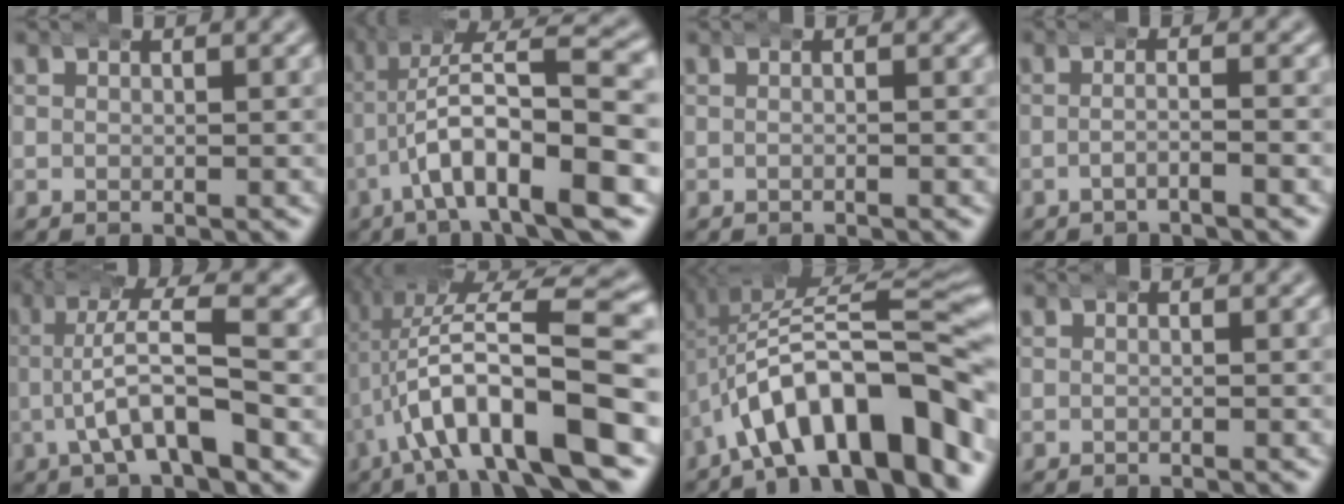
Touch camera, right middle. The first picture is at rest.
{"total": 11.1, "force": [-1.5, 4.3, 10.1], "torque": [-0.157, 0.003, -0.025]}
{"total": 0.6, "force": [-0.2, 0.1, 0.6], "torque": [-0.004, 0.004, -0.007]}
{"total": 2.0, "force": [-1.2, -0.4, 1.5], "torque": [-0.029, 0.000, -0.023]}
{"total": 5.3, "force": [0.1, 1.3, 5.1], "torque": [-0.089, 0.008, -0.005]}
{"total": 13.6, "force": [-0.2, 5.5, 12.4], "torque": [-0.187, 0.013, -0.007]}
{"total": 12.5, "force": [-3.1, 6.1, 10.5], "torque": [-0.169, -0.005, -0.043]}
{"total": 0.0}